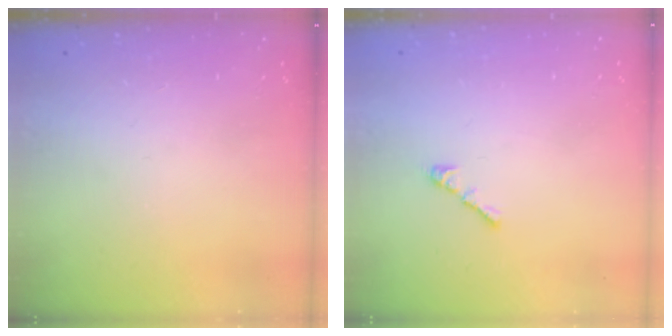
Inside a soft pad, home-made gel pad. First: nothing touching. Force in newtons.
{"total": 3.0, "press": 2.9, "slide": 0.8}